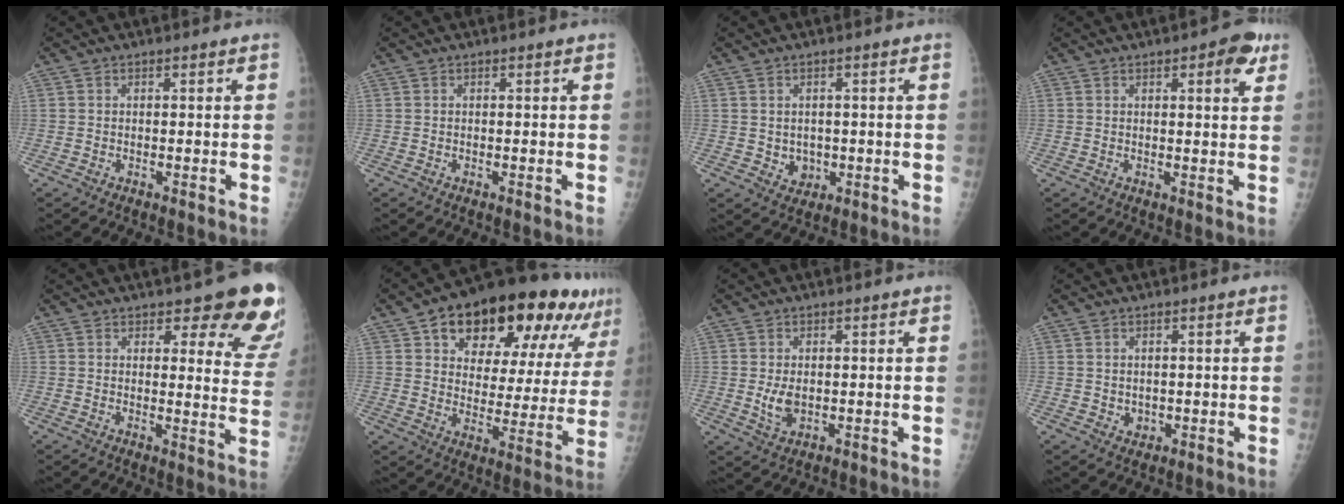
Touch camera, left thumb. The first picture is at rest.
{"total": 0.0}
{"total": 3.4, "force": [-0.2, 3.0, 1.5], "torque": [-0.008, -0.001, 0.008]}
{"total": 5.4, "force": [2.8, 1.9, 4.3], "torque": [-0.038, -0.008, 0.027]}
{"total": 13.8, "force": [9.9, 4.8, 8.3], "torque": [-0.042, -0.063, 0.100]}
{"total": 26.5, "force": [15.3, 12.1, 18.0], "torque": [-0.225, -0.013, 0.223]}
{"total": 3.8, "force": [0.1, 2.5, 2.9], "torque": [-0.046, -0.008, 0.008]}
{"total": 1.8, "force": [0.2, 1.6, 0.8], "torque": [-0.009, -0.003, 0.009]}